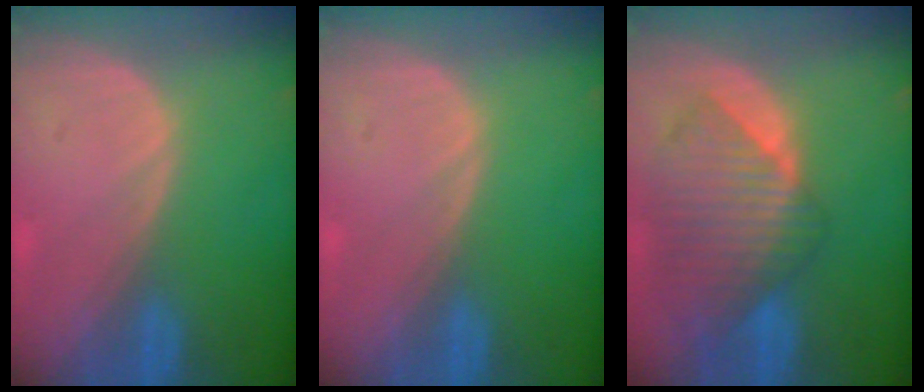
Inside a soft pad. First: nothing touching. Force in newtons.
{"total": 0.0}
{"total": 10.0, "press": 8.7, "slide": 5.1}